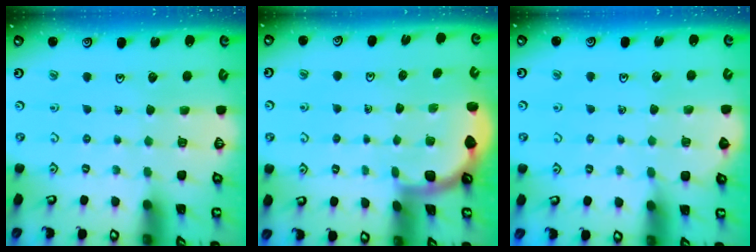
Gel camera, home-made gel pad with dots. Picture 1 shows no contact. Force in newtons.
{"total": 1.8, "press": 1.8, "slide": 0.0}
{"total": 1.5, "press": 1.5, "slide": 0.3}